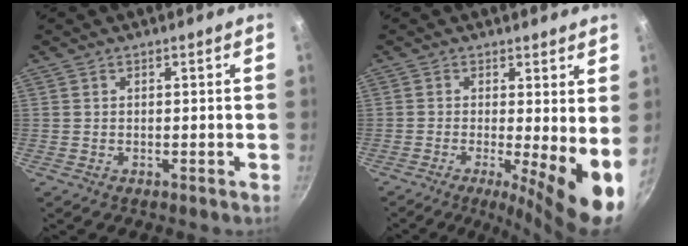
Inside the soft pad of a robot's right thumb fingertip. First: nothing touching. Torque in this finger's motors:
{"motor_torque": [1.59, 3.04, 0.13, -0.02, 0.16]}